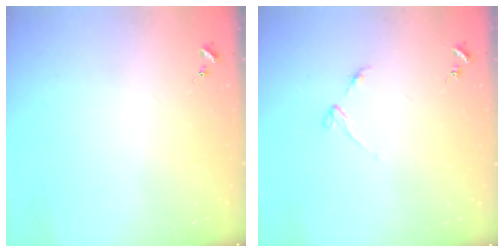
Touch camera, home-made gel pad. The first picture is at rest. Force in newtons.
{"total": 3.4, "press": 3.4, "slide": 0.4}